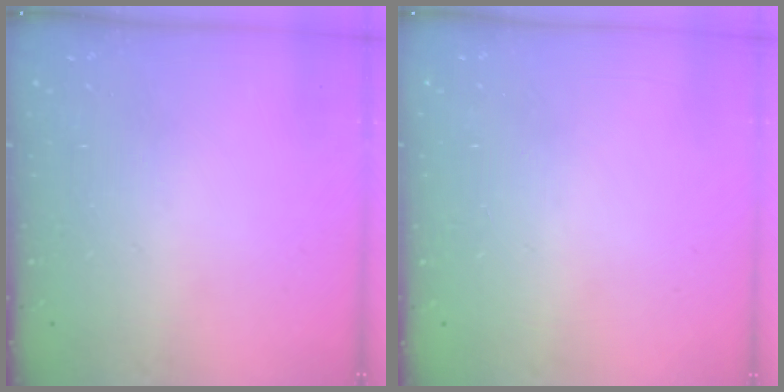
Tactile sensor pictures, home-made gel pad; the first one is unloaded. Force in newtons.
{"total": 0.9, "press": 0.9, "slide": 0.0}